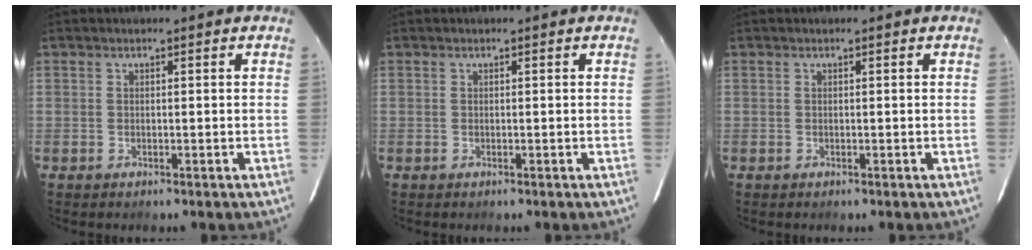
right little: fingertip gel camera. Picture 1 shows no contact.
{"total": 0.0}
{"total": 0.0}